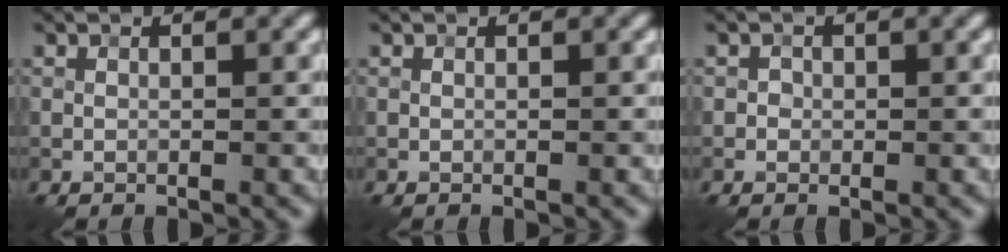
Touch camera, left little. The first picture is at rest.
{"total": 0.0}
{"total": 0.7, "force": [-0.1, 0.6, 0.1], "torque": [0.004, -0.002, -0.004]}